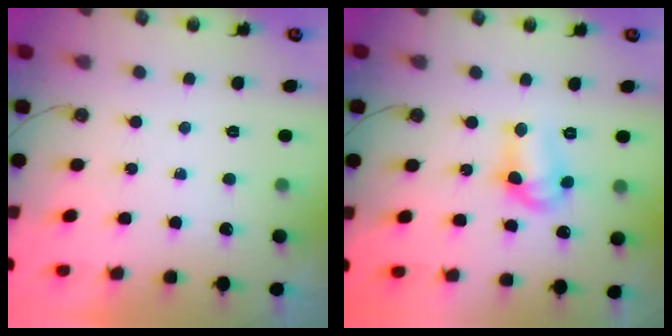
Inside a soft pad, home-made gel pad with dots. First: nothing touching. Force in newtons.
{"total": 10.6, "press": 10.0, "slide": 3.6}